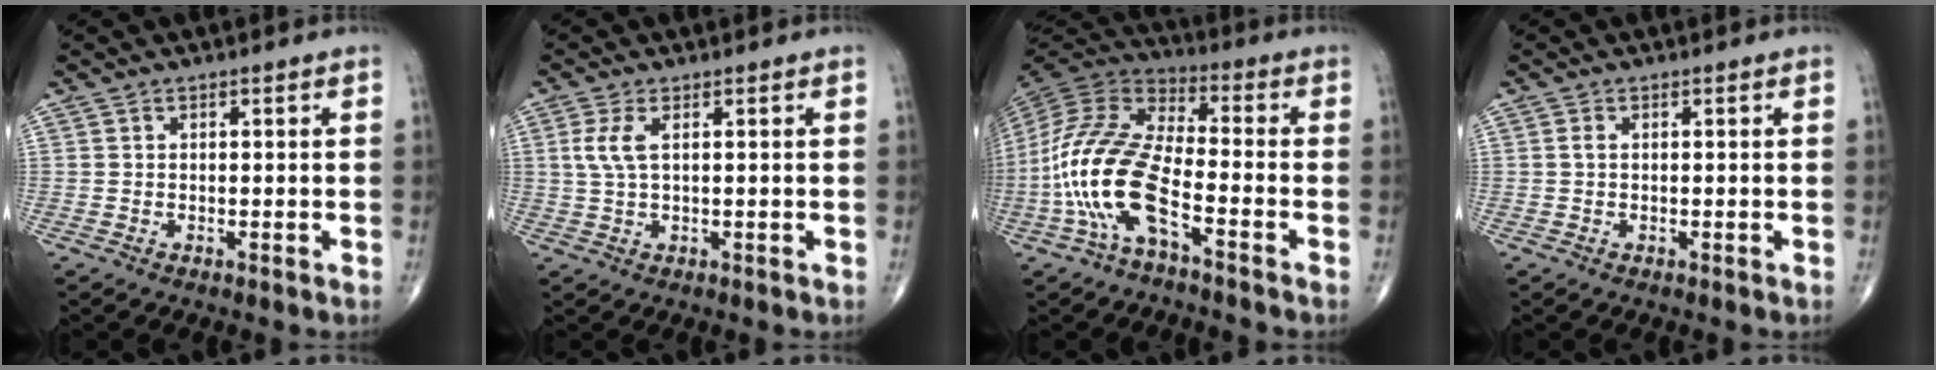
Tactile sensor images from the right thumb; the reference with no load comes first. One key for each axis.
{"total": 3.7, "fx": 1.0, "fy": 1.3, "fz": 3.4, "tx": -0.091, "ty": 0.004, "tz": 0.025}
{"total": 16.4, "fx": -6.1, "fy": 6.1, "fz": 13.9, "tx": -0.305, "ty": 0.043, "tz": -0.123}
{"total": 0.7, "fx": 0.1, "fy": 0.4, "fz": 0.6, "tx": -0.014, "ty": 0.000, "tz": 0.000}